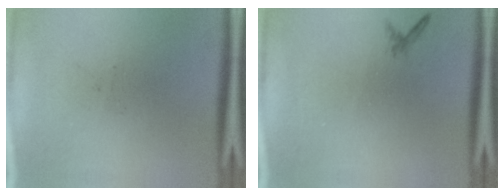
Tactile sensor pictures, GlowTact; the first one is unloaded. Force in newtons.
{"total": 0.6}